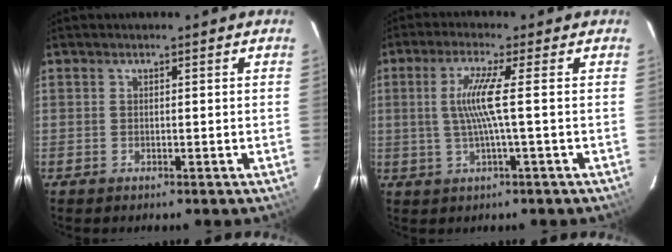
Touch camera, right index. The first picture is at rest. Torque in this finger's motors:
{"motor_torque": [0.07, 0.03, 0.22, 0.12]}